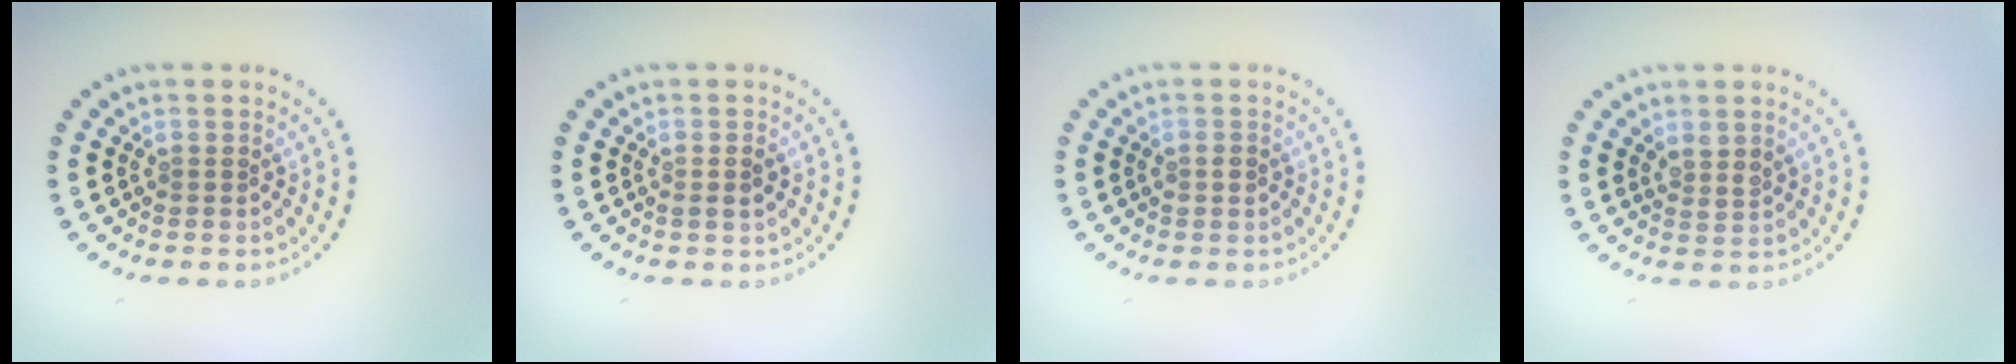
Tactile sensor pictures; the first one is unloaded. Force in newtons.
{"total": 1.1, "press": 1.1, "slide": 0.4}
{"total": 1.3, "press": 1.2, "slide": 0.3}
{"total": 1.3, "press": 1.1, "slide": 0.7}